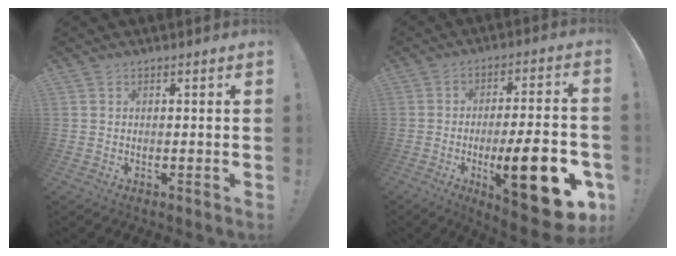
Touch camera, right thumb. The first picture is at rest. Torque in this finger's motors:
{"motor_torque": [1.76, 1.87, 1.42, -1.35, 0.13]}